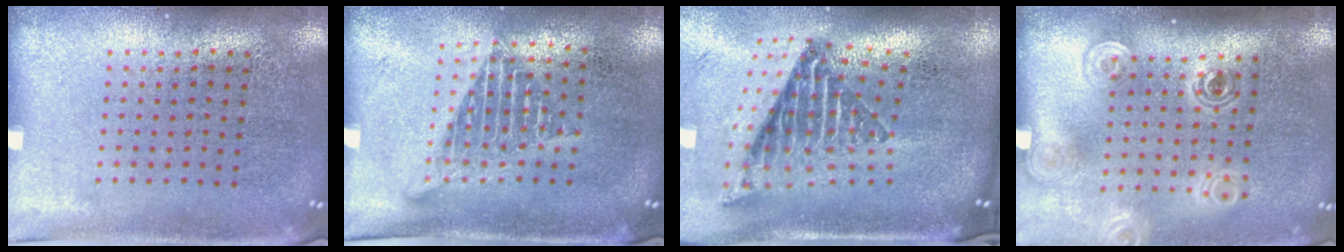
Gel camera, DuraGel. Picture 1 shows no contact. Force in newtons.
{"total": 1.5, "press": 1.3, "slide": 0.8}
{"total": 2.6, "press": 1.6, "slide": 2.0}
{"total": 1.9, "press": 1.4, "slide": 1.2}